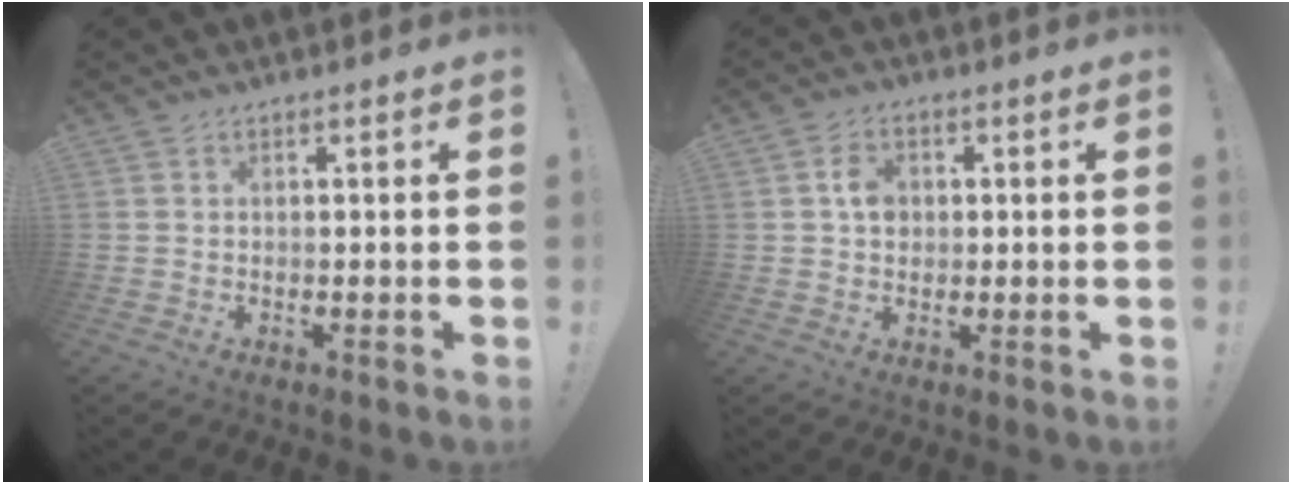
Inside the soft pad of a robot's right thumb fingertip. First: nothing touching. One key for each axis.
{"total": 5.2, "fx": 0.6, "fy": 4.2, "fz": 3.0, "tx": -0.035, "ty": 0.002, "tz": 0.008}